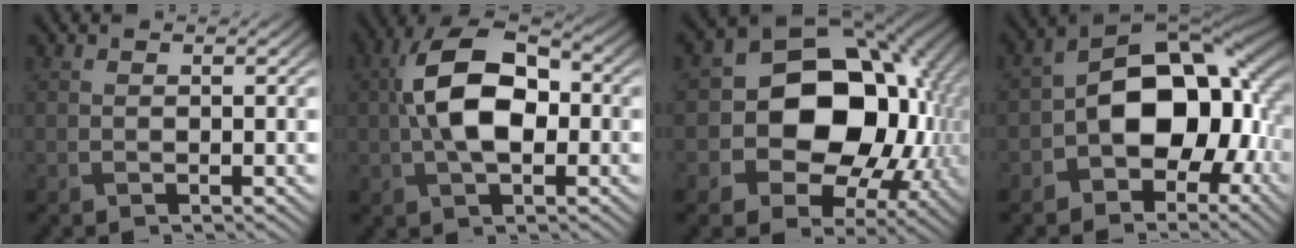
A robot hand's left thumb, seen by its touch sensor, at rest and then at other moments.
{"total": 10.7, "force": [0.0, 5.8, 9.0], "torque": [-0.179, 0.012, -0.008]}
{"total": 16.4, "force": [-1.4, 12.2, 10.8], "torque": [-0.167, -0.036, -0.015]}
{"total": 13.2, "force": [-2.5, 8.8, 9.5], "torque": [-0.147, 0.000, -0.058]}